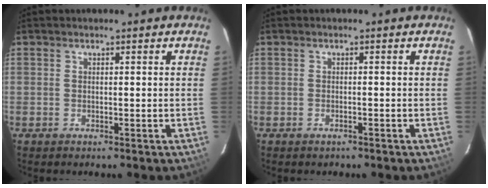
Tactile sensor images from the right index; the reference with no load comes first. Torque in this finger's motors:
{"motor_torque": [0.16, -0.05, 0.02, 0.00]}